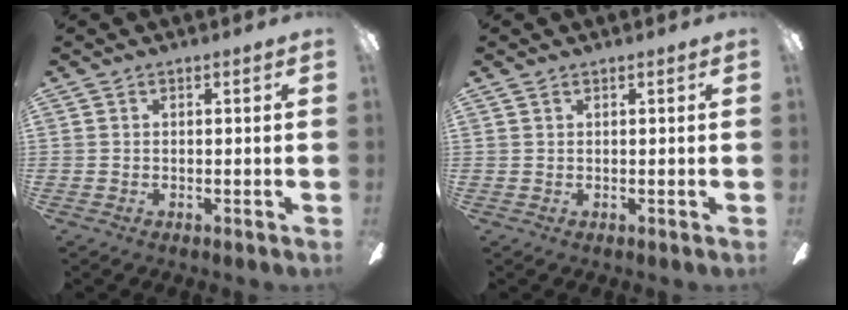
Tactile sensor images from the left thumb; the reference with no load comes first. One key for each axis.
{"total": 0.6, "fx": 0.5, "fy": 0.2, "fz": 0.2, "tx": -0.004, "ty": 0.003, "tz": 0.008}